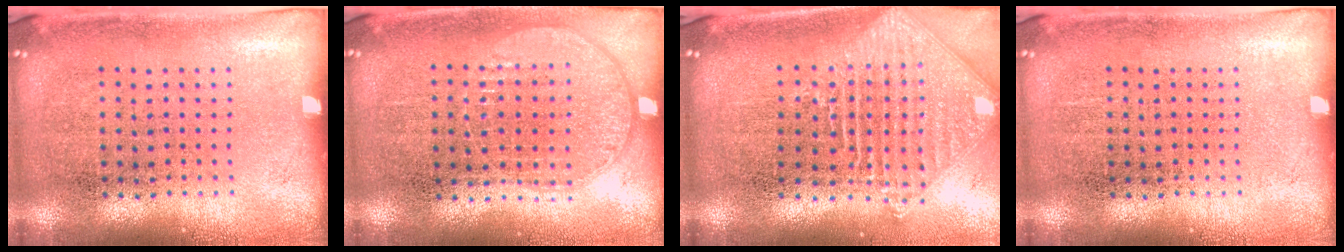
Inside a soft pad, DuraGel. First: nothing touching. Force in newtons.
{"total": 1.0, "press": 0.9, "slide": 0.4}
{"total": 2.3, "press": 1.8, "slide": 1.5}
{"total": 0.0}